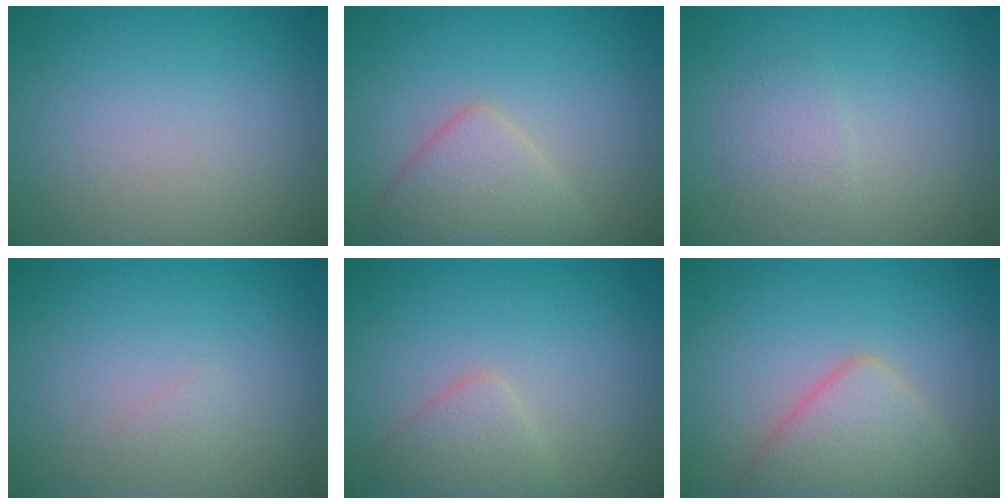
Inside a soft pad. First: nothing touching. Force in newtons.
{"total": 3.8, "press": 3.8, "slide": 0.1}
{"total": 1.6, "press": 1.6, "slide": 0.1}
{"total": 0.6, "press": 0.6, "slide": 0.0}
{"total": 2.3, "press": 2.3, "slide": 0.1}
{"total": 4.5, "press": 4.5, "slide": 0.2}